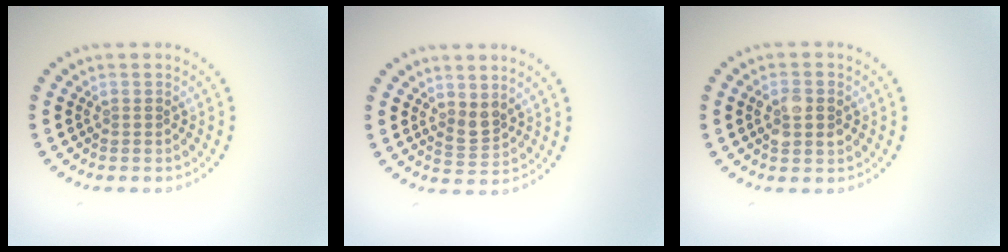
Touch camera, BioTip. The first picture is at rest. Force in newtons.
{"total": 1.7, "press": 1.4, "slide": 1.0}
{"total": 2.7, "press": 2.7, "slide": 0.1}